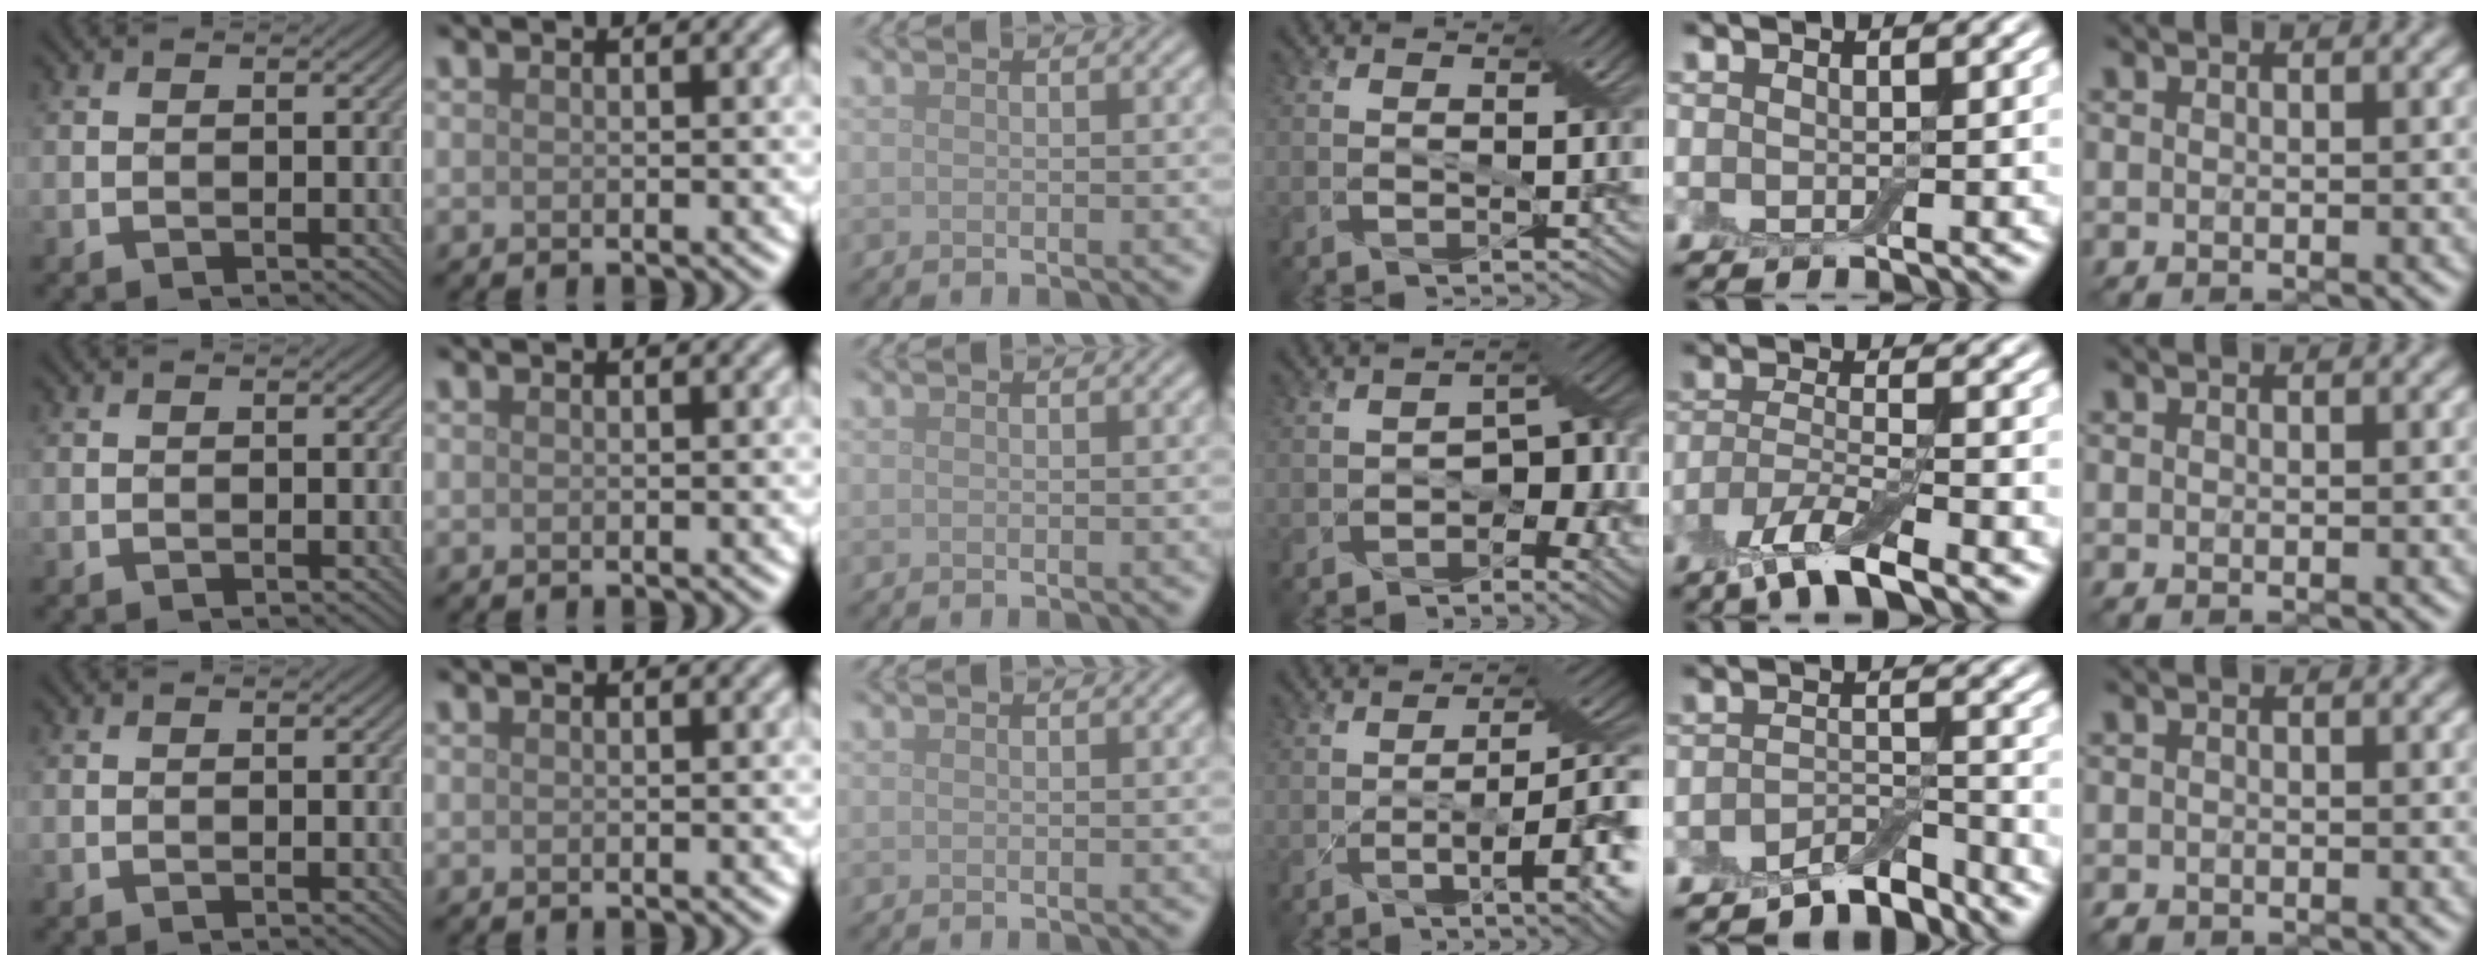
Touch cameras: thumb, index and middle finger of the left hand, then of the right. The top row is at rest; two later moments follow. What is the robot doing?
{"motion": "pour", "object": "bowl"}